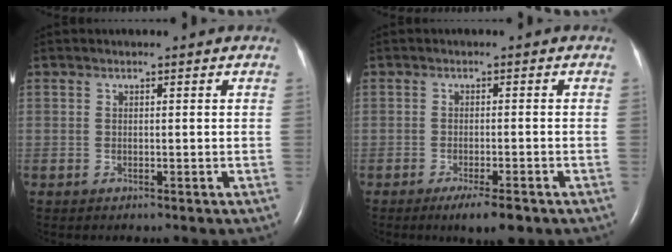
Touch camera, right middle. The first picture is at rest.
{"total": 4.9, "force": [-3.2, 0.6, 3.6], "torque": [-0.057, -0.011, -0.047]}